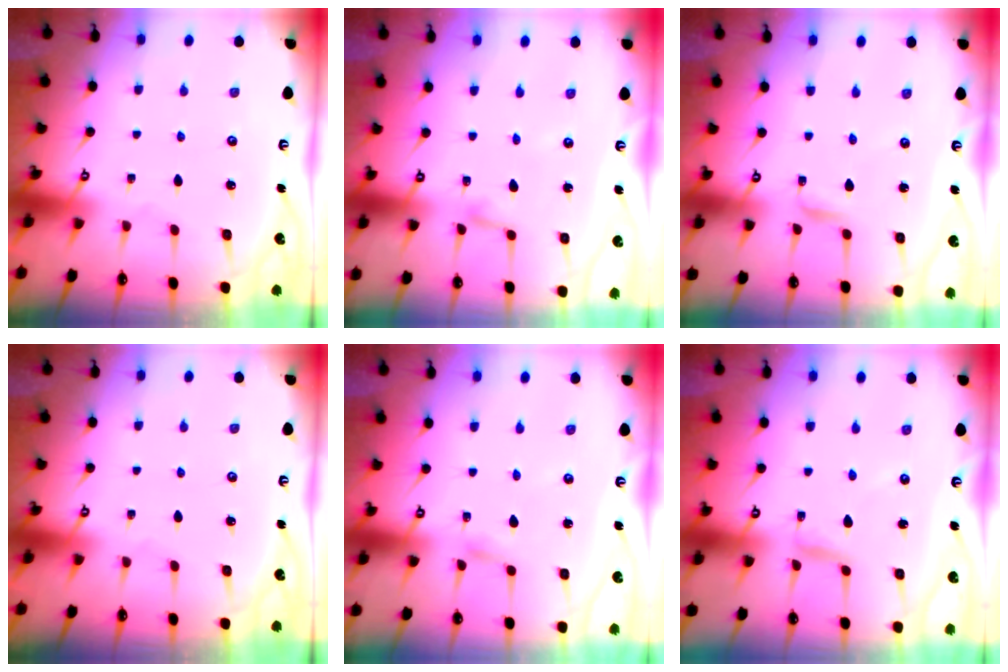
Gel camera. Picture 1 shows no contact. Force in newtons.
{"total": 2.4, "press": 2.4, "slide": 0.1}
{"total": 3.0, "press": 3.0, "slide": 0.3}
{"total": 0.0}
{"total": 2.3, "press": 2.3, "slide": 0.1}
{"total": 4.7, "press": 4.6, "slide": 0.4}